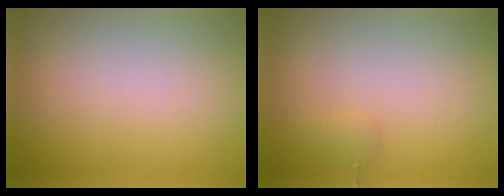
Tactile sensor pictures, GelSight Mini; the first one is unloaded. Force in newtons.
{"total": 0.7, "press": 0.7, "slide": 0.1}